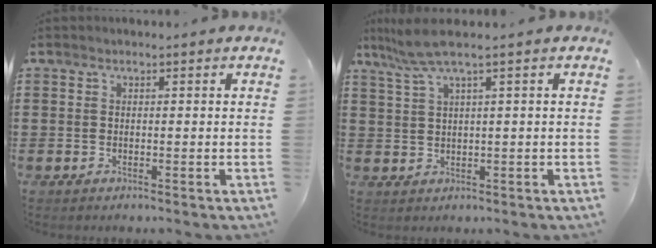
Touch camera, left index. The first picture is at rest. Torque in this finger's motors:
{"motor_torque": [0.28, -0.57, 0.07, 0.01]}